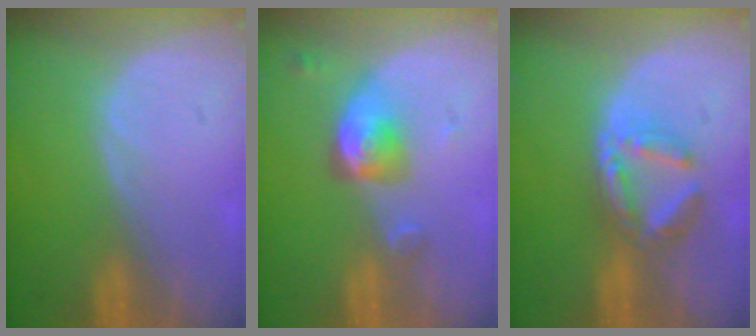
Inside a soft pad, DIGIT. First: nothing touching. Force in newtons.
{"total": 4.9, "press": 4.8, "slide": 1.1}
{"total": 5.9, "press": 5.6, "slide": 1.7}